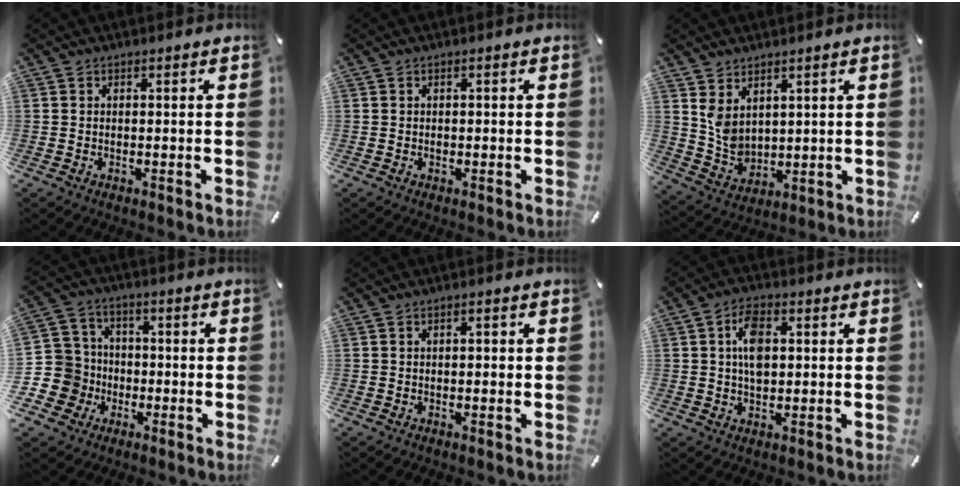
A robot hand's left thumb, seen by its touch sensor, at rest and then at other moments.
{"total": 0.8, "force": [-0.1, 0.5, 0.6], "torque": [-0.013, 0.002, -0.003]}
{"total": 6.3, "force": [3.0, 4.8, 2.7], "torque": [-0.075, -0.024, 0.056]}
{"total": 10.7, "force": [-3.3, 10.1, 1.2], "torque": [-0.049, 0.030, -0.059]}
{"total": 1.5, "force": [-0.1, 0.7, 1.3], "torque": [-0.024, 0.004, -0.003]}
{"total": 7.1, "force": [1.3, 4.3, 5.6], "torque": [-0.089, 0.004, 0.019]}